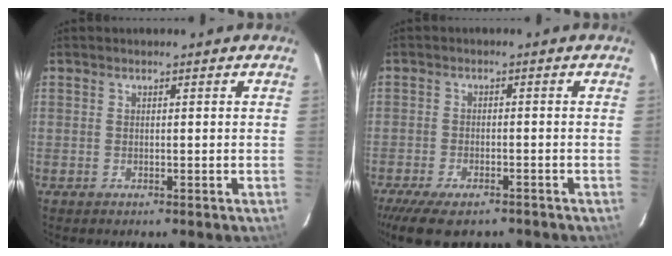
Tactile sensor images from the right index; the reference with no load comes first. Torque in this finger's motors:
{"motor_torque": [1.15, -0.97, 0.49, 0.11]}